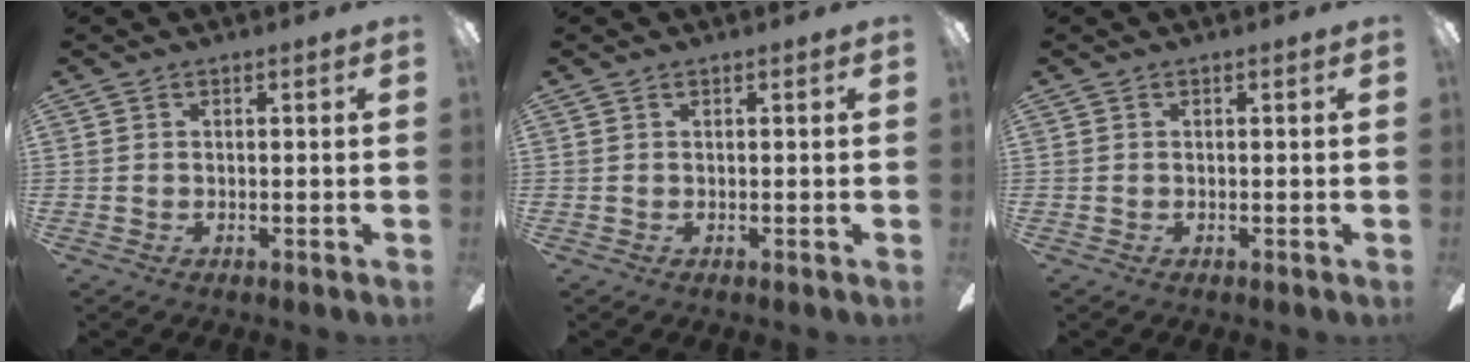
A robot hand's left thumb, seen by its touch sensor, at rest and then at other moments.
{"total": 0.0}
{"total": 0.0}